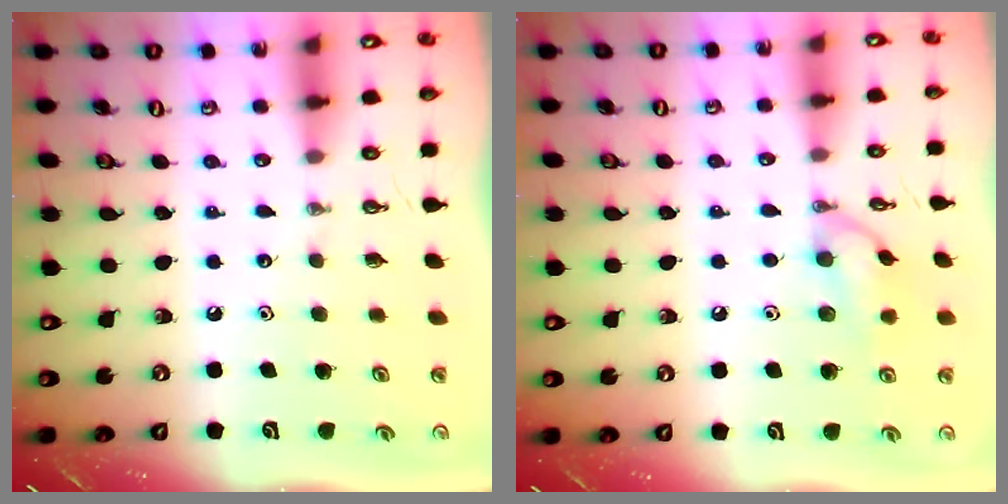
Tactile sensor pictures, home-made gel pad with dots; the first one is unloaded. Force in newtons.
{"total": 10.6, "press": 8.6, "slide": 6.3}